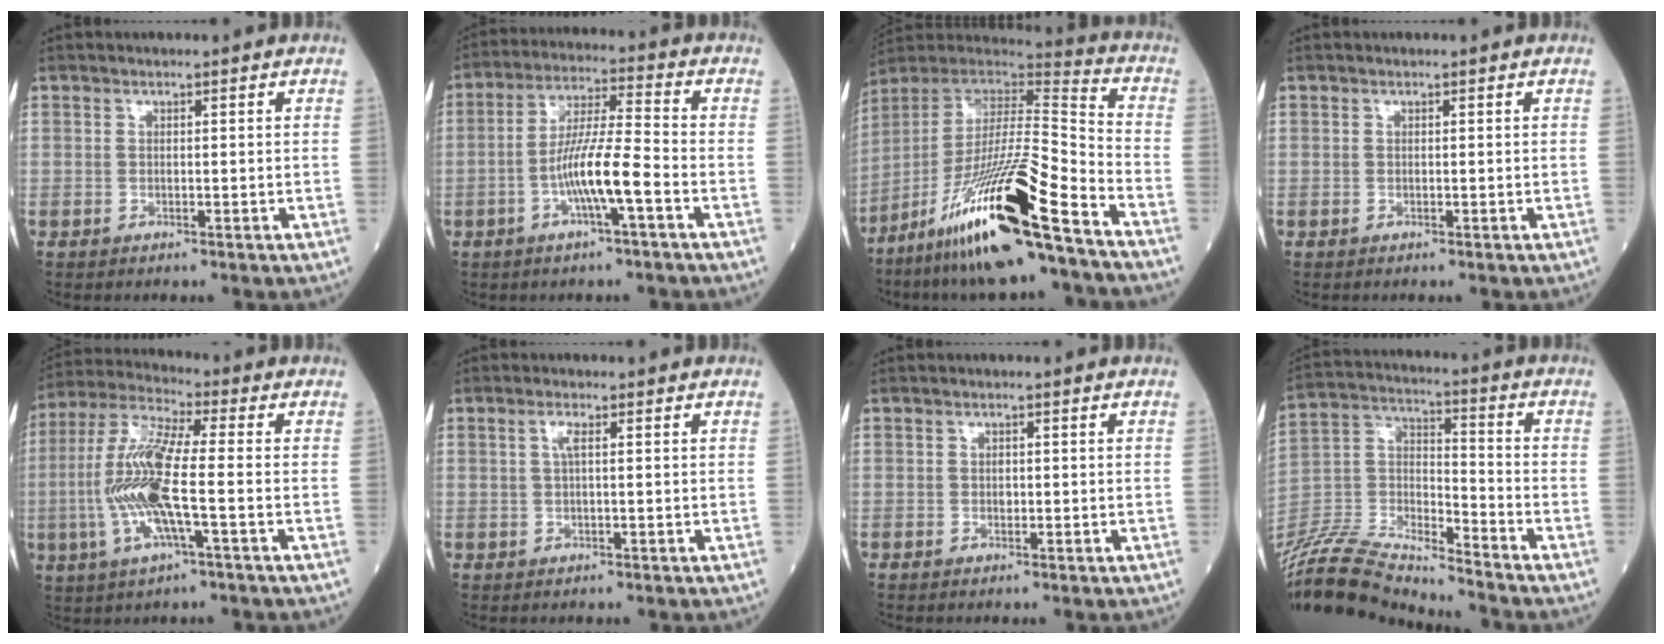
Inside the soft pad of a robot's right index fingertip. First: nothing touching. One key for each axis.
{"total": 9.2, "fx": -3.2, "fy": 0.3, "fz": 8.6, "tx": -0.165, "ty": 0.007, "tz": -0.062}
{"total": 22.7, "fx": -14.0, "fy": 1.3, "fz": 17.8, "tx": -0.335, "ty": -0.036, "tz": -0.261}
{"total": 0.0}
{"total": 13.2, "fx": -2.2, "fy": 1.5, "fz": 12.9, "tx": -0.279, "ty": 0.001, "tz": -0.047}
{"total": 1.5, "fx": 0.4, "fy": 0.2, "fz": 1.5, "tx": -0.035, "ty": 0.003, "tz": 0.006}
{"total": 0.8, "fx": 0.0, "fy": 0.6, "fz": 0.6, "tx": -0.010, "ty": 0.001, "tz": -0.001}
{"total": 17.7, "fx": -17.1, "fy": 0.2, "fz": 4.6, "tx": -0.092, "ty": 0.022, "tz": -0.311}